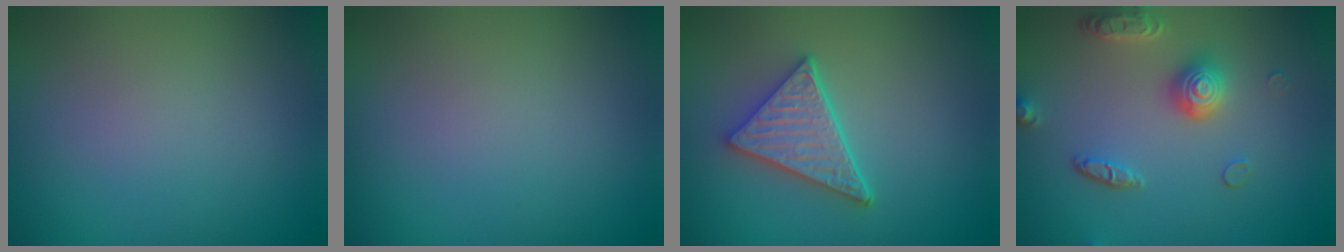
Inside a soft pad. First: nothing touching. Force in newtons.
{"total": 0.0}
{"total": 4.6, "press": 3.7, "slide": 2.8}
{"total": 4.4, "press": 3.6, "slide": 2.5}